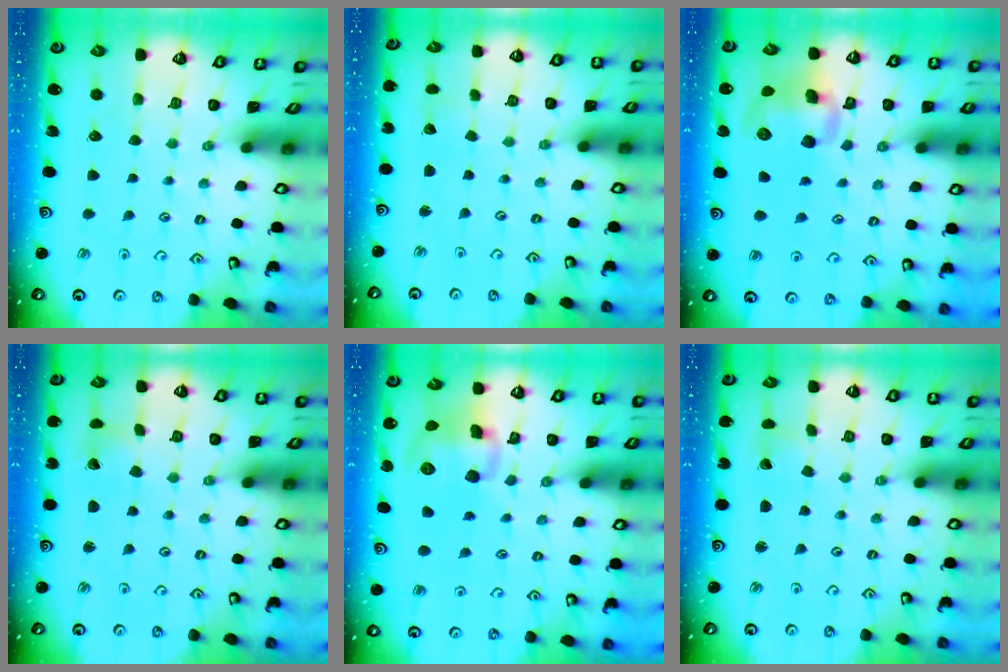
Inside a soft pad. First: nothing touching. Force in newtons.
{"total": 1.2, "press": 1.2, "slide": 0.1}
{"total": 10.7, "press": 10.5, "slide": 1.8}
{"total": 2.7, "press": 2.7, "slide": 0.5}
{"total": 12.0, "press": 11.8, "slide": 1.9}
{"total": 1.4, "press": 1.4, "slide": 0.1}